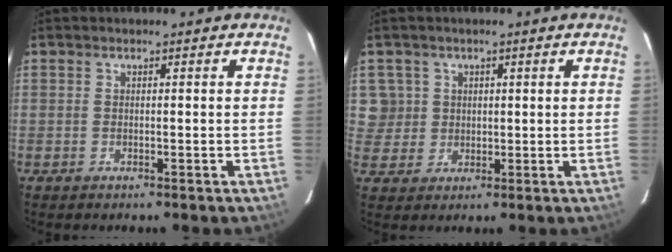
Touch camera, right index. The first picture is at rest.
{"total": 4.8, "force": [1.7, 4.4, -0.5], "torque": [0.027, 0.006, 0.035]}